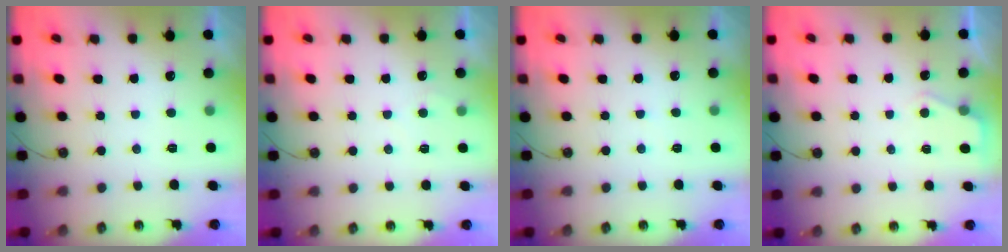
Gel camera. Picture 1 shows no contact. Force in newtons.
{"total": 2.2, "press": 2.2, "slide": 0.3}
{"total": 2.7, "press": 2.6, "slide": 0.4}
{"total": 2.7, "press": 2.7, "slide": 0.4}